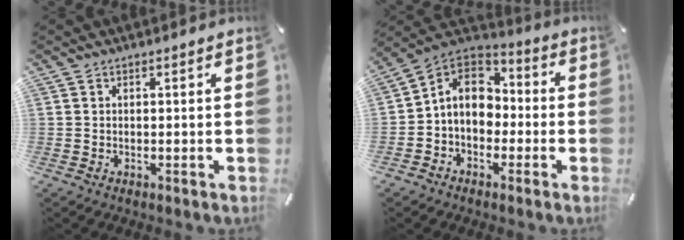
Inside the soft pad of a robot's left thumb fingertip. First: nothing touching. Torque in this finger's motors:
{"motor_torque": [1.51, 3.28, 1.03, 0.76, 0.15]}